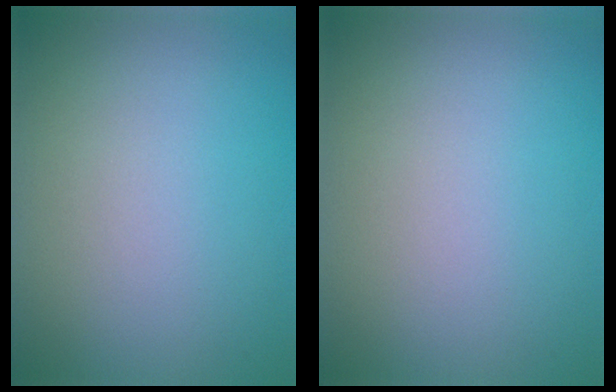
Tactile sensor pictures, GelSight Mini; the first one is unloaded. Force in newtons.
{"total": 0.0}